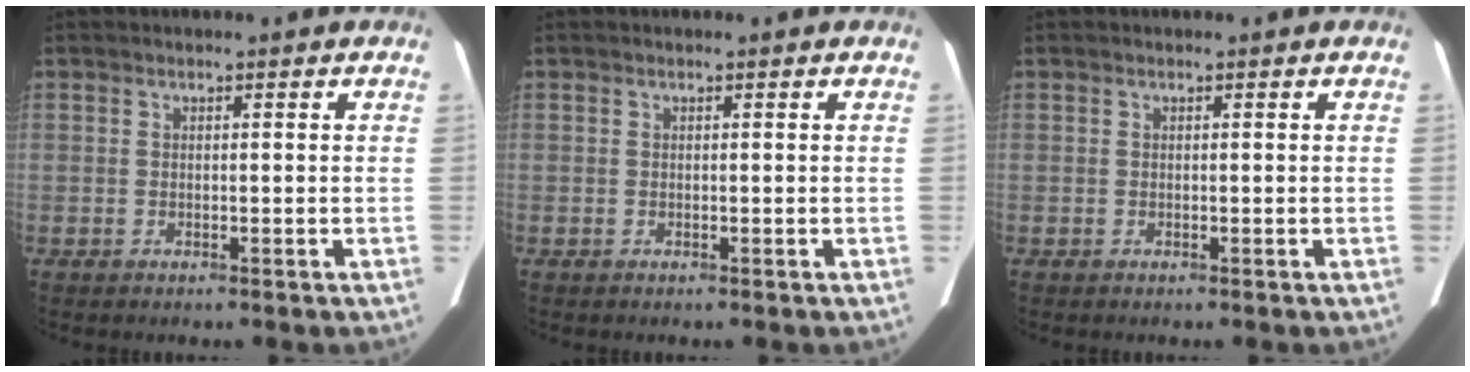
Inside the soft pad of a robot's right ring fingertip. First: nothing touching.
{"total": 0.0}
{"total": 0.0}